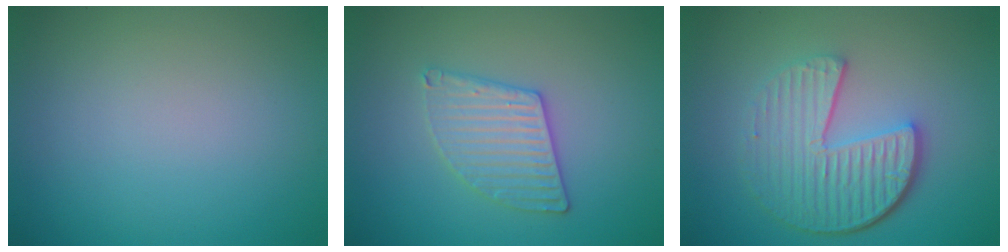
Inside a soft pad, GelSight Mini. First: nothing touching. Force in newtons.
{"total": 3.0, "press": 3.0, "slide": 0.4}
{"total": 6.2, "press": 4.4, "slide": 4.3}